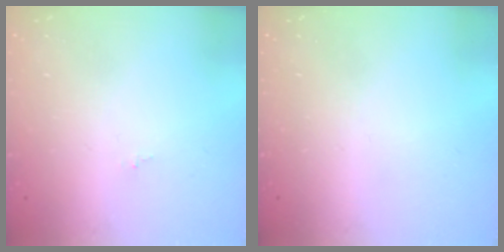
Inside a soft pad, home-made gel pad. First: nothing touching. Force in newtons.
{"total": 0.0}